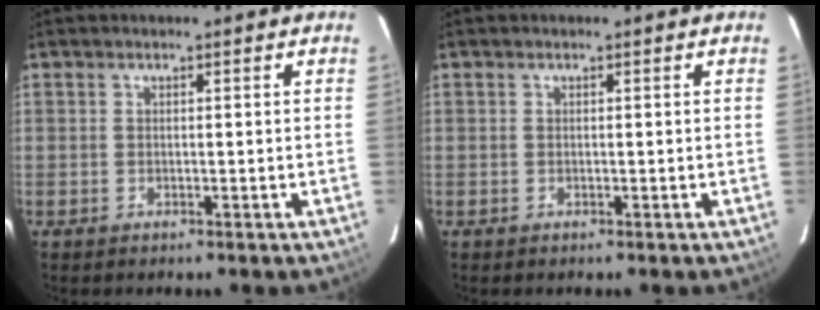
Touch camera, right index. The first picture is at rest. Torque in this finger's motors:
{"motor_torque": [0.04, 0.00, 0.00, 0.01]}